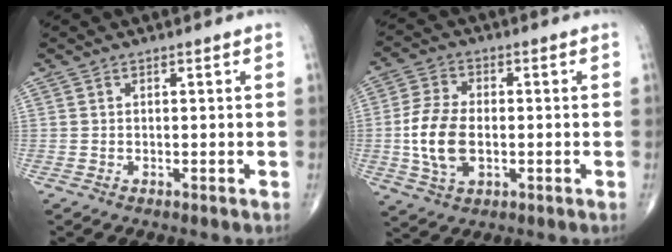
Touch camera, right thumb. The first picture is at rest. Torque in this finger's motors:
{"motor_torque": [-0.25, 0.77, 1.12, -0.07, 0.31]}